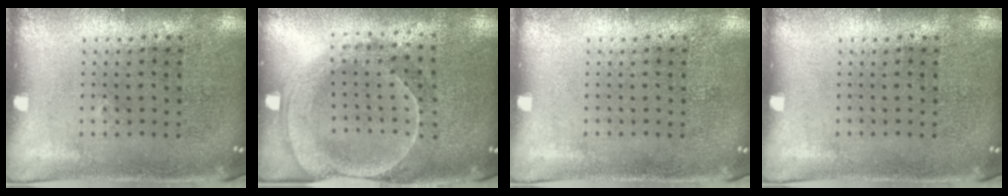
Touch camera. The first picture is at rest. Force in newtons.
{"total": 2.1, "press": 2.0, "slide": 0.7}
{"total": 0.0}
{"total": 0.0}